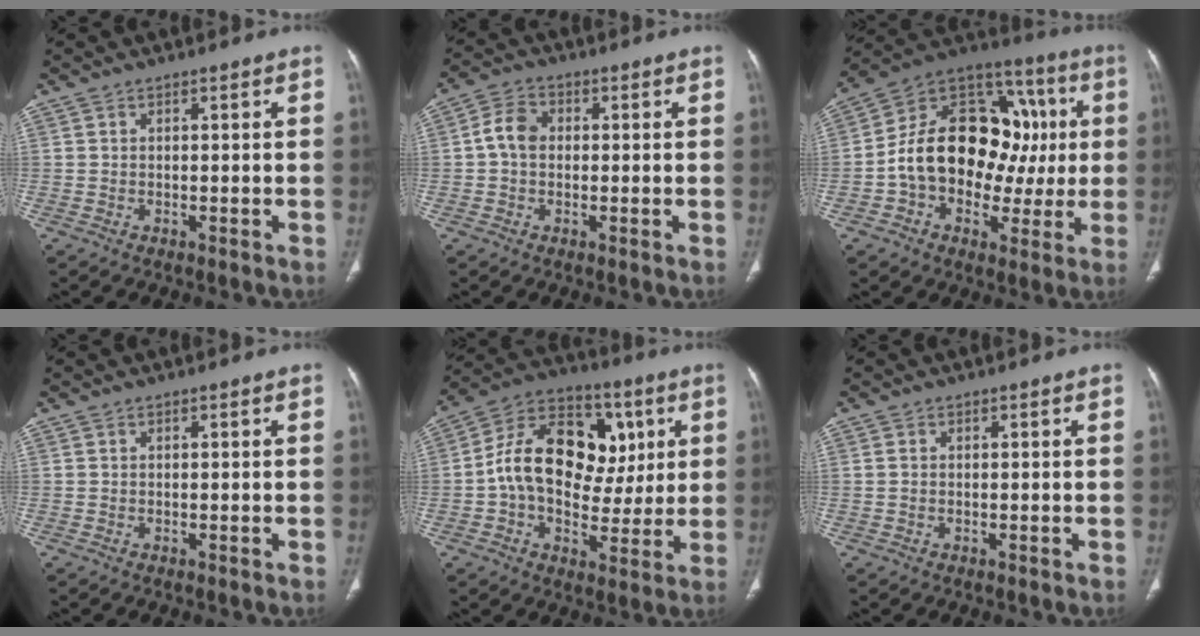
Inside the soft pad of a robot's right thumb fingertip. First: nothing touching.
{"total": 5.2, "force": [0.1, 4.0, 3.3], "torque": [-0.055, 0.015, -0.006]}
{"total": 24.1, "force": [0.4, 17.0, 17.1], "torque": [-0.229, 0.052, 0.009]}
{"total": 0.0}
{"total": 20.3, "force": [3.0, 14.1, 14.2], "torque": [-0.205, 0.020, 0.046]}
{"total": 0.8, "force": [0.0, 0.5, 0.6], "torque": [-0.019, 0.000, 0.002]}